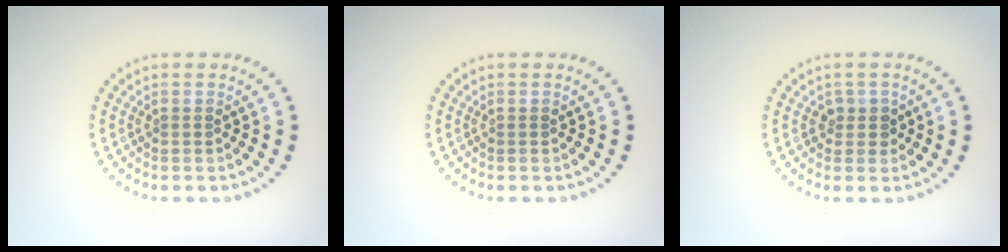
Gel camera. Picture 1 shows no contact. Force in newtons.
{"total": 0.0}
{"total": 1.5, "press": 1.2, "slide": 0.8}